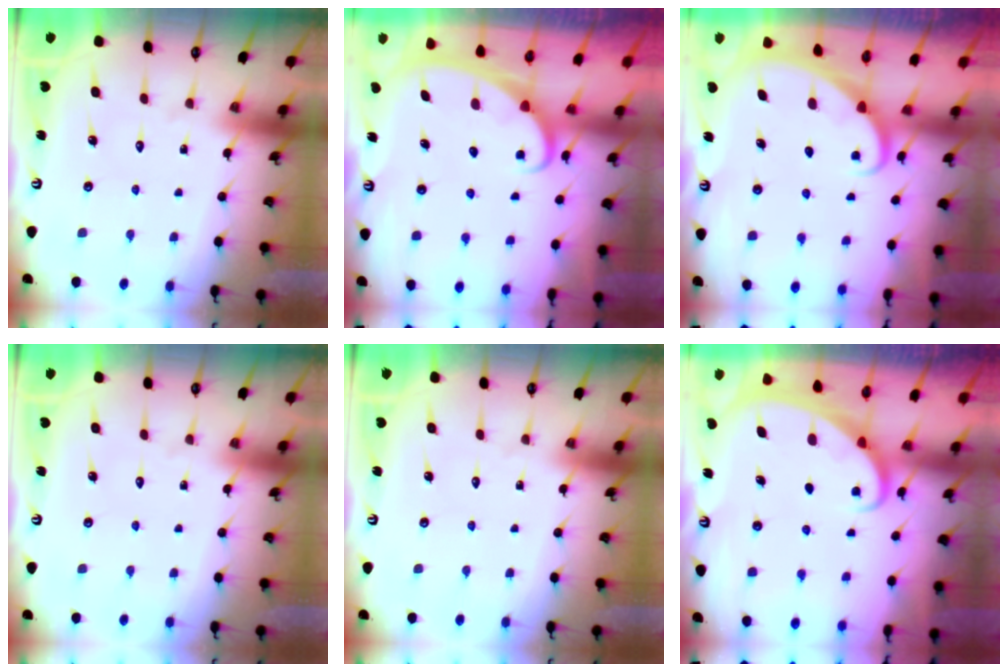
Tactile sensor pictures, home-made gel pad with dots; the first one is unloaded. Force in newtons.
{"total": 2.5, "press": 2.5, "slide": 0.3}
{"total": 2.5, "press": 2.5, "slide": 0.3}
{"total": 0.0}
{"total": 0.0}
{"total": 2.0, "press": 2.0, "slide": 0.2}